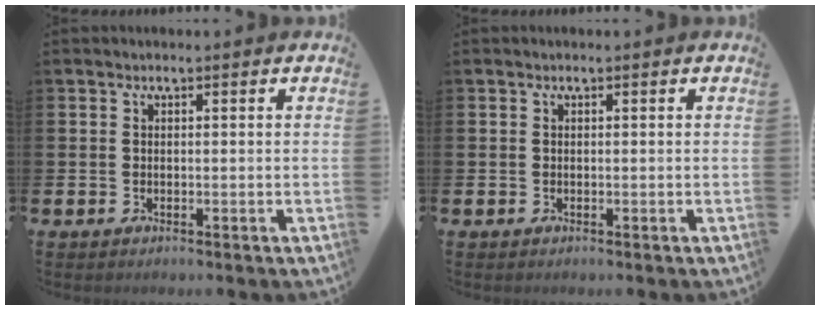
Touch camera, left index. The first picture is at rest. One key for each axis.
{"total": 0.0}